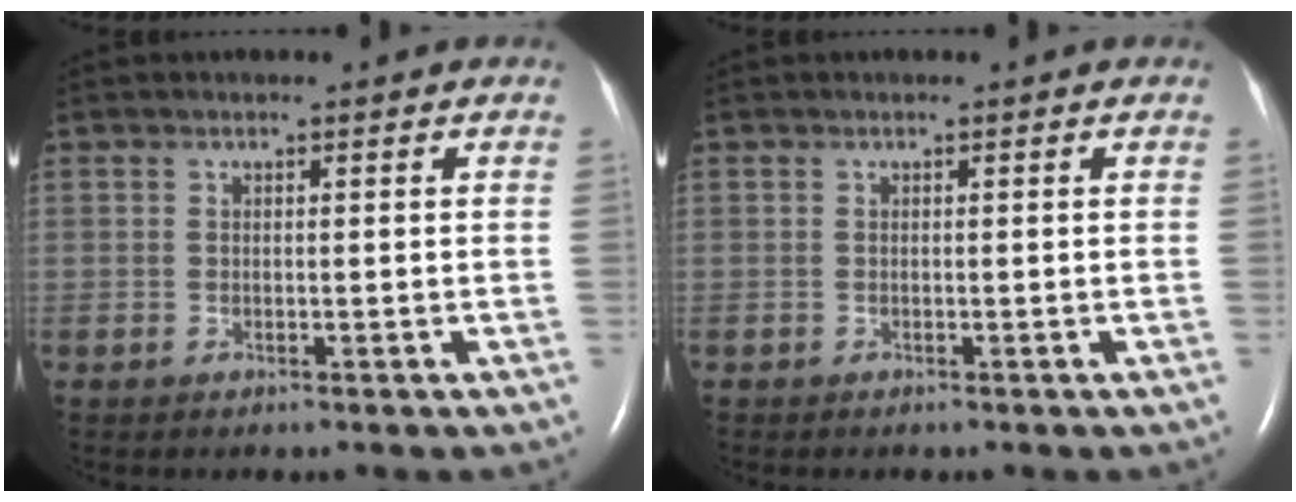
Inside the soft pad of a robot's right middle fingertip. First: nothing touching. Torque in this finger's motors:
{"motor_torque": [1.07, -1.07, -0.51, -0.19]}